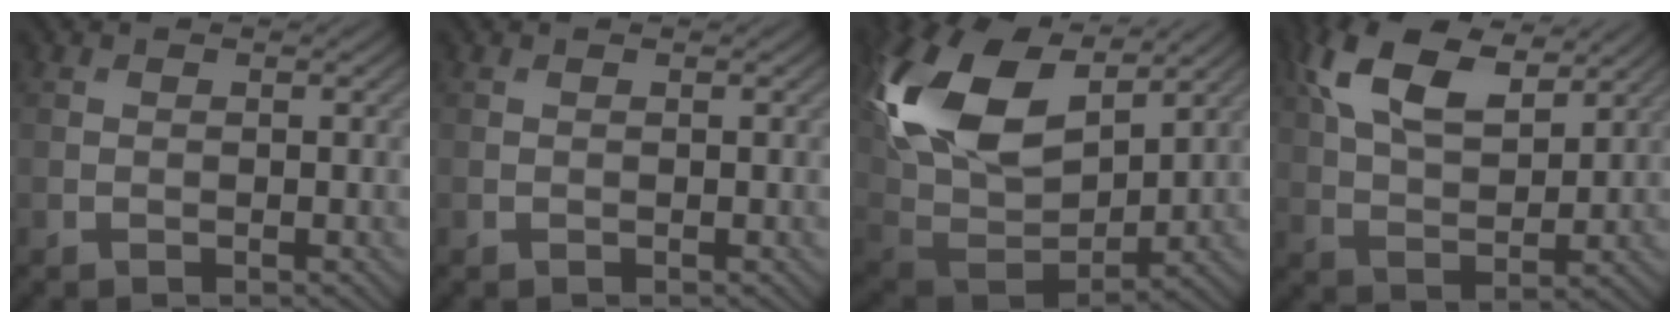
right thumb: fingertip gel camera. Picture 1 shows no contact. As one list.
[{"total": 0.0}, {"total": 19.6, "force": [7.6, 12.1, 13.5], "torque": [-0.322, 0.035, 0.154]}, {"total": 12.2, "force": [6.3, 5.9, 8.7], "torque": [-0.194, 0.013, 0.121]}]